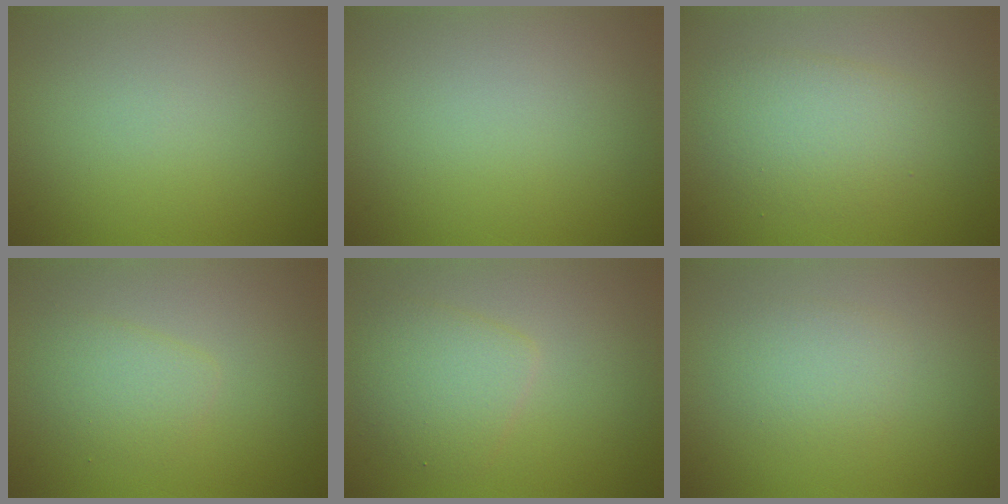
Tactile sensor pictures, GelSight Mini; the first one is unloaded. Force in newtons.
{"total": 0.0}
{"total": 3.5, "press": 3.5, "slide": 0.1}
{"total": 2.1, "press": 2.1, "slide": 0.1}
{"total": 3.4, "press": 3.4, "slide": 0.1}
{"total": 2.1, "press": 2.1, "slide": 0.0}